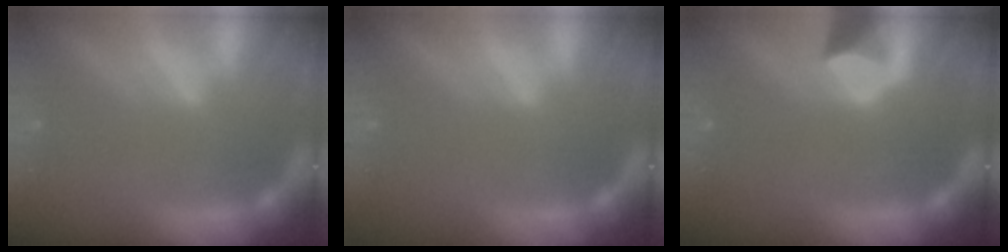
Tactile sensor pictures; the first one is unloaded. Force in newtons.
{"total": 0.0}
{"total": 2.4}